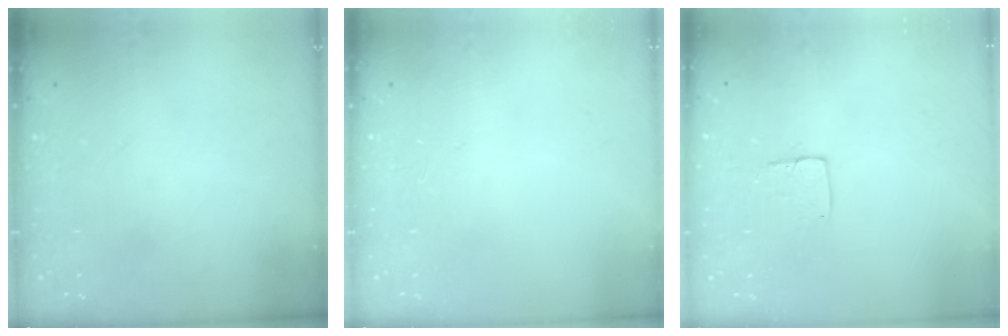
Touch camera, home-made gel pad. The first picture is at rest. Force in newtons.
{"total": 0.0}
{"total": 5.6, "press": 5.6, "slide": 0.2}